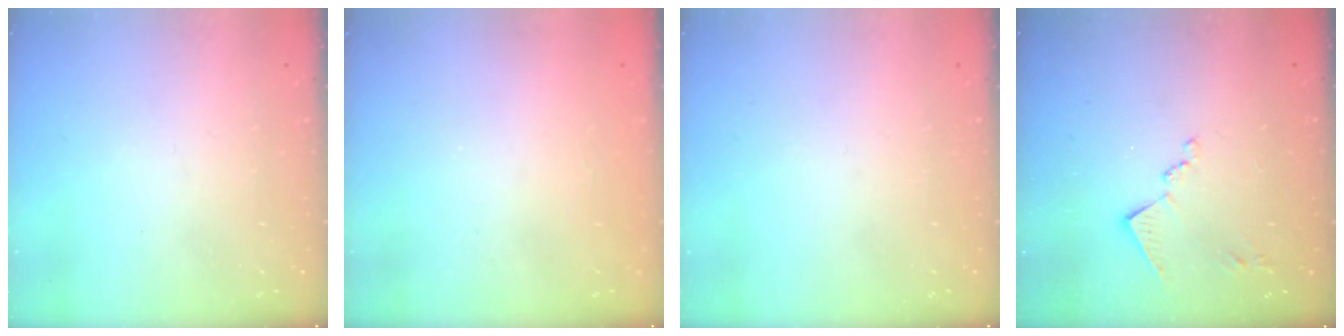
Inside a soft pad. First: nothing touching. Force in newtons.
{"total": 1.2, "press": 1.2, "slide": 0.1}
{"total": 0.0}
{"total": 9.1, "press": 9.1, "slide": 0.5}